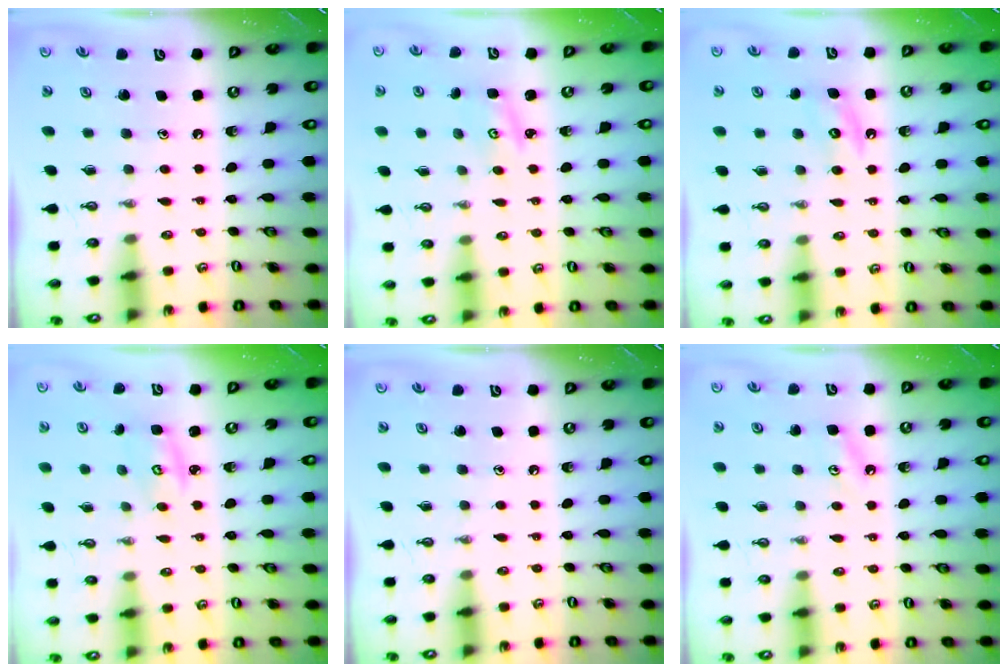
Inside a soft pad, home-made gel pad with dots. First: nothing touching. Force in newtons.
{"total": 2.5, "press": 2.5, "slide": 0.4}
{"total": 4.6, "press": 4.6, "slide": 0.5}
{"total": 2.8, "press": 2.8, "slide": 0.2}
{"total": 0.0}
{"total": 3.2, "press": 3.2, "slide": 0.5}